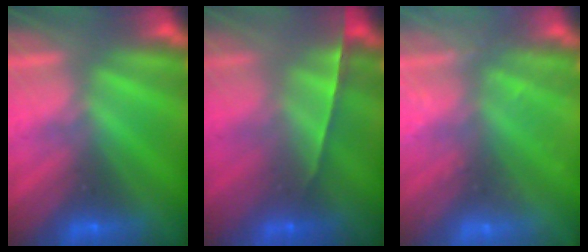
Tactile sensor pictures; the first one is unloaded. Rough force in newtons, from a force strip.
{"total": 1.4}
{"total": 2.6}